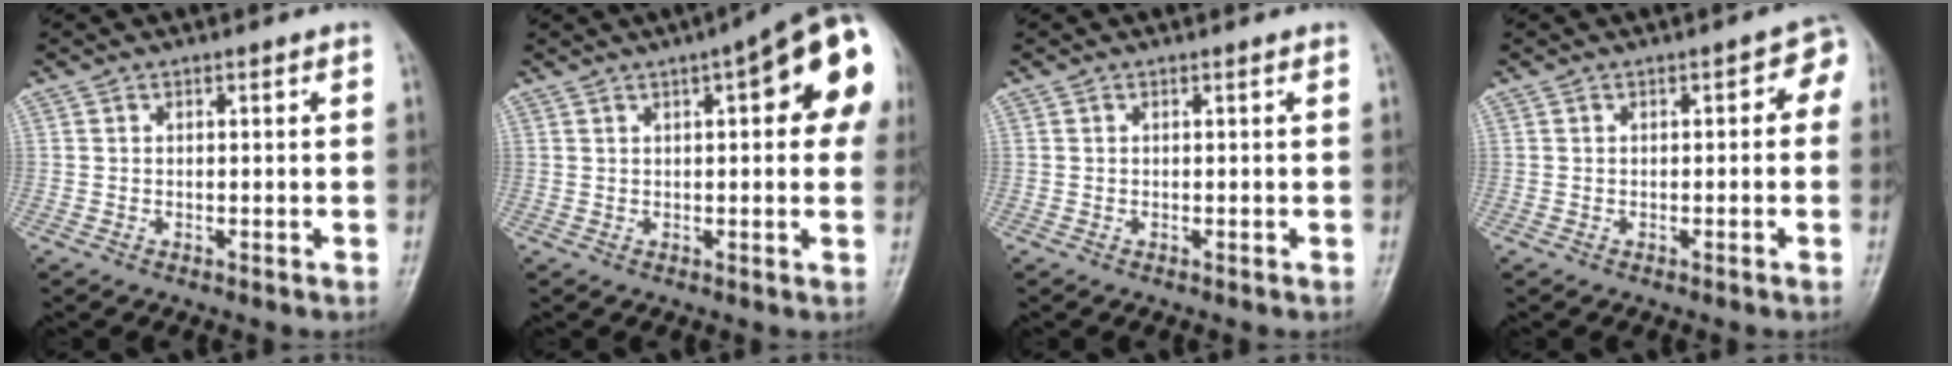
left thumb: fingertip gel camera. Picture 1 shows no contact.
{"total": 15.4, "force": [4.9, 4.9, 13.8], "torque": [-0.152, 0.014, 0.049]}
{"total": 0.0}
{"total": 3.8, "force": [-0.1, 2.3, 3.0], "torque": [-0.014, 0.020, -0.010]}